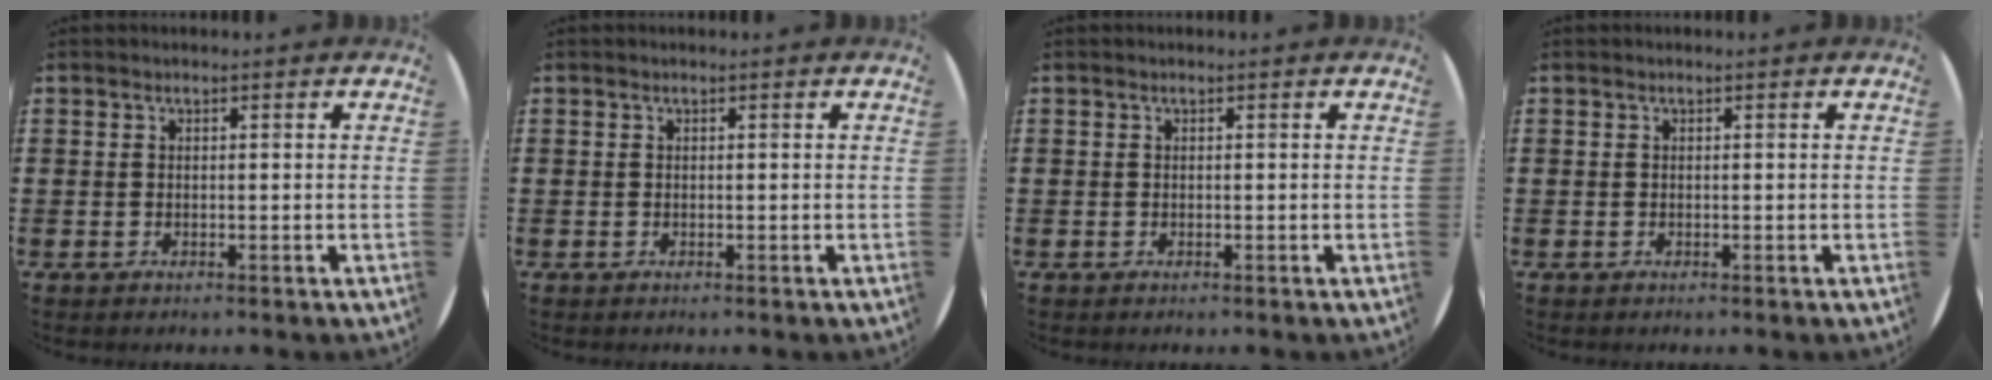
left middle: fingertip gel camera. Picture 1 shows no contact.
{"total": 0.0}
{"total": 0.0}
{"total": 0.0}